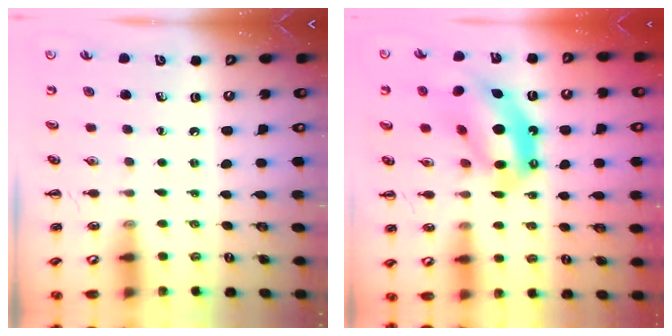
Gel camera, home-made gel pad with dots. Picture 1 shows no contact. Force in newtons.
{"total": 12.4, "press": 12.0, "slide": 3.2}